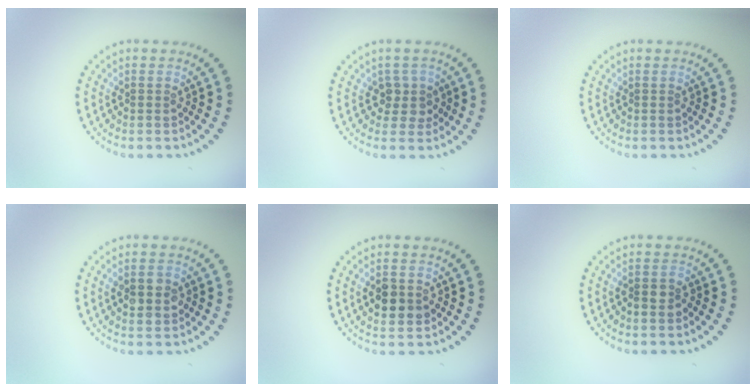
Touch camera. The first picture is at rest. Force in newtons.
{"total": 2.1, "press": 1.8, "slide": 1.1}
{"total": 0.0}
{"total": 2.8, "press": 2.8, "slide": 0.2}
{"total": 2.9, "press": 2.9, "slide": 0.2}
{"total": 1.5, "press": 1.3, "slide": 0.6}